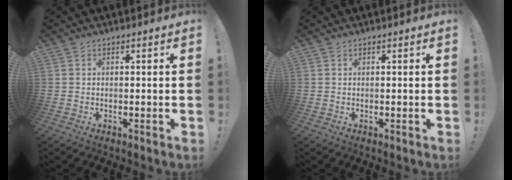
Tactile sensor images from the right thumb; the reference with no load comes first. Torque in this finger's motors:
{"motor_torque": [-0.07, 0.00, -0.12, 0.04, 0.05]}